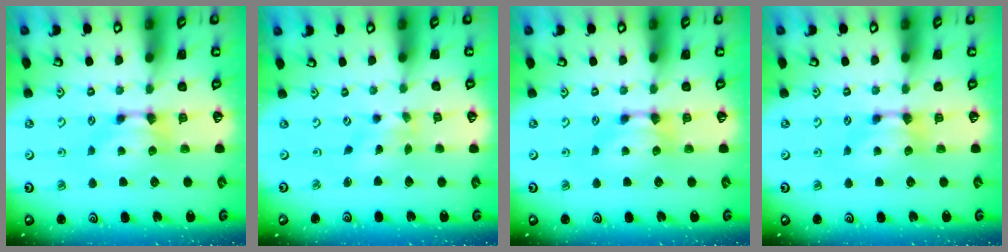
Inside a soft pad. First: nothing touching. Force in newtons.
{"total": 2.3, "press": 2.1, "slide": 0.9}
{"total": 0.0}
{"total": 0.0}